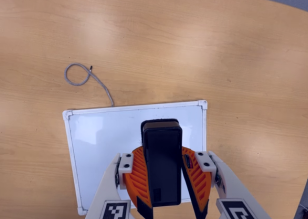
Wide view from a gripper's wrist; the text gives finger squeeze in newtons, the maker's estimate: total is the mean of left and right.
{"total": 9.8, "left": 10.1, "right": 9.6}